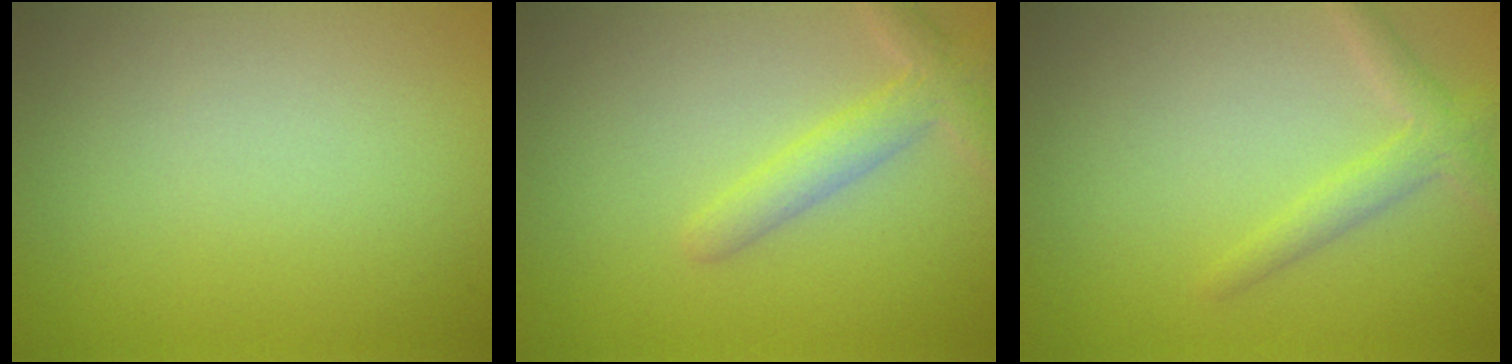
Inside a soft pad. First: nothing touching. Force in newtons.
{"total": 2.8, "press": 2.8, "slide": 0.2}
{"total": 2.1, "press": 2.1, "slide": 0.1}